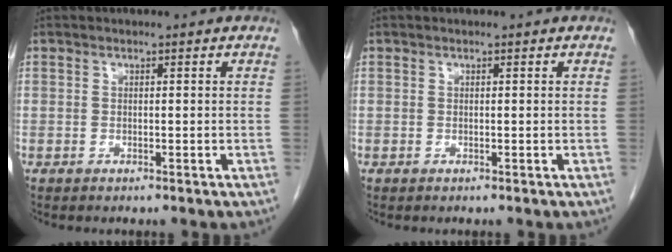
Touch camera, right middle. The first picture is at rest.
{"total": 0.0}